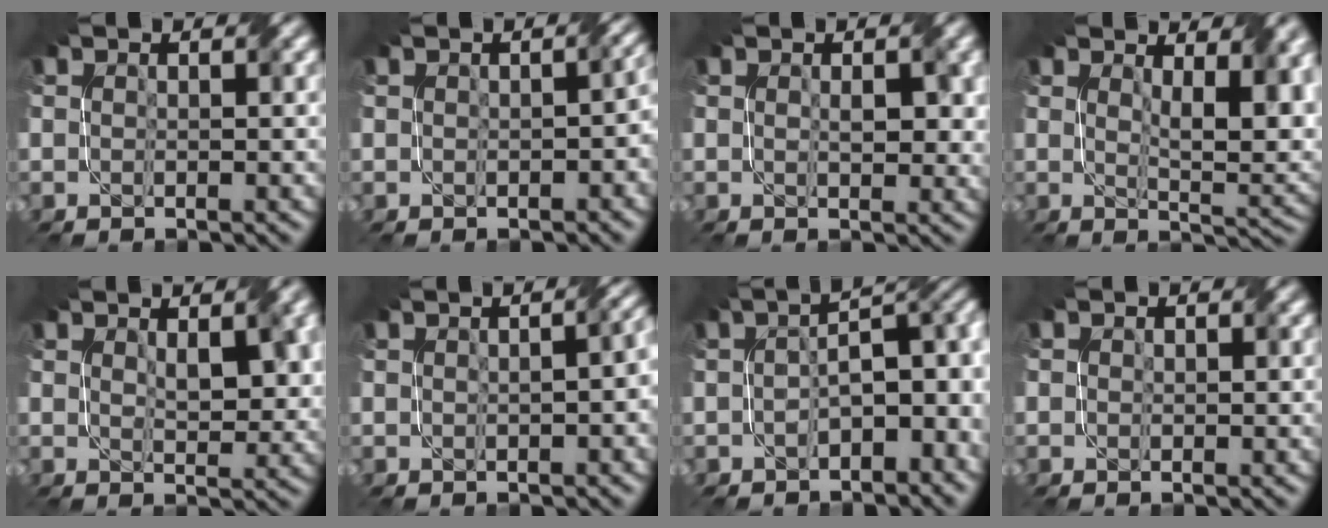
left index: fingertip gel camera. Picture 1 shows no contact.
{"total": 3.4, "force": [-0.4, 2.0, 2.7], "torque": [-0.011, 0.000, 0.012]}
{"total": 2.3, "force": [0.6, 1.2, 1.9], "torque": [-0.027, 0.001, 0.018]}
{"total": 6.5, "force": [2.7, 2.1, 5.6], "torque": [-0.080, -0.002, 0.057]}
{"total": 3.3, "force": [1.5, 1.3, 2.7], "torque": [-0.044, 0.002, 0.036]}
{"total": 4.9, "force": [0.0, 2.5, 4.2], "torque": [-0.020, 0.010, 0.002]}
{"total": 6.0, "force": [-0.9, 3.2, 5.0], "torque": [-0.059, 0.011, -0.012]}
{"total": 0.6, "force": [0.0, 0.6, -0.3], "torque": [0.012, -0.003, 0.005]}